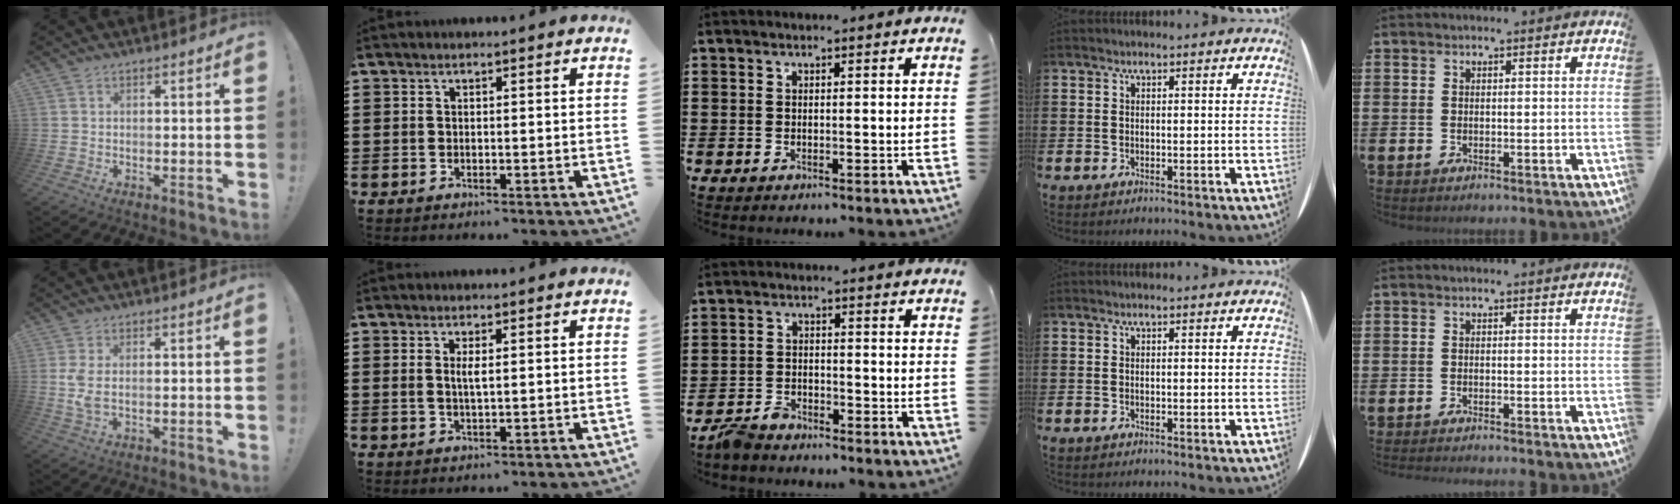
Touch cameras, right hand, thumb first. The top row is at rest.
{"thumb": {"total": 4.3, "force": [0.8, 1.6, 3.9], "torque": [-0.074, -0.005, 0.014]}, "index": {"total": 2.0, "force": [0.4, 0.5, 1.8], "torque": [-0.036, 0.003, 0.005]}, "middle": {"total": 3.3, "force": [-3.1, 0.9, 0.7], "torque": [-0.031, 0.000, -0.068]}, "little": {"total": 0.6, "force": [-0.6, -0.1, 0.0], "torque": [0.000, -0.002, -0.013]}}